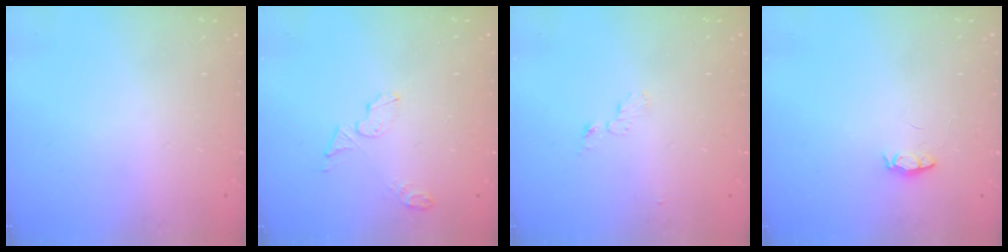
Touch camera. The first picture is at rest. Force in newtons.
{"total": 5.3, "press": 5.3, "slide": 0.3}
{"total": 3.7, "press": 3.6, "slide": 0.4}
{"total": 4.4, "press": 4.3, "slide": 0.5}